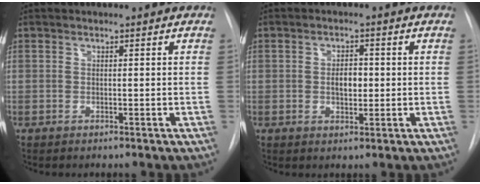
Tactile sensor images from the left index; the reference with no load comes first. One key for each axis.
{"total": 3.2, "fx": -0.2, "fy": 1.7, "fz": 2.7, "tx": -0.041, "ty": 0.000, "tz": 0.000}